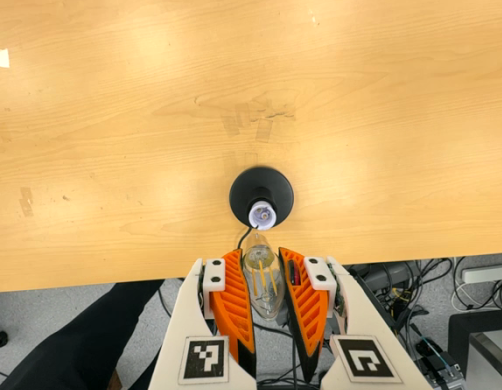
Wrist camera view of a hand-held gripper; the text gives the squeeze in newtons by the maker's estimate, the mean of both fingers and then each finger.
{"total": 22.5, "left": 25.5, "right": 19.6}